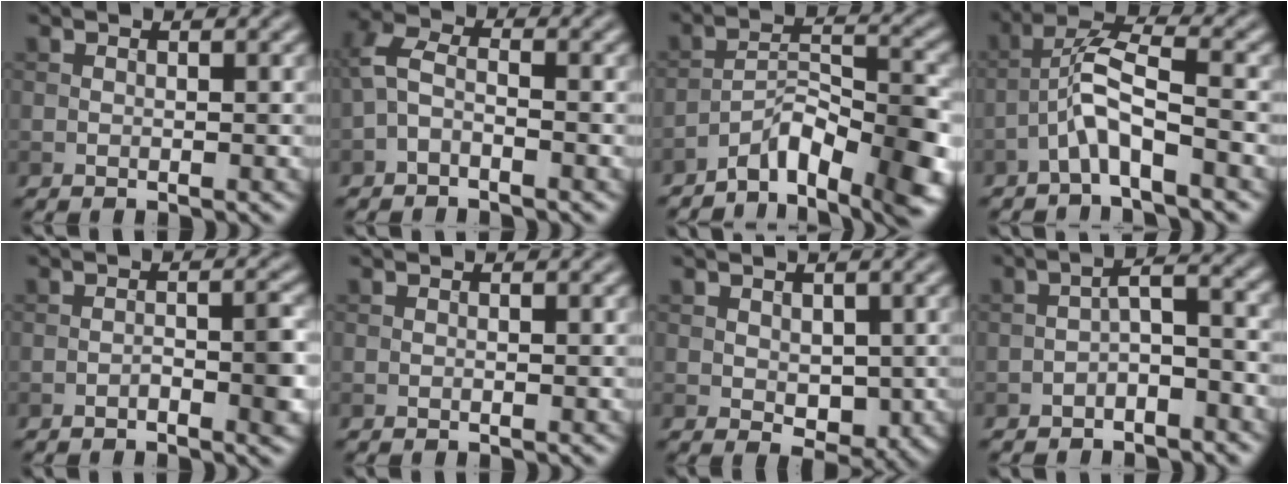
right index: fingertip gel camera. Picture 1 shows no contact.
{"total": 2.9, "force": [-1.0, 1.6, 2.2], "torque": [-0.050, 0.008, -0.032]}
{"total": 7.8, "force": [-5.3, 2.4, 5.2], "torque": [-0.073, 0.007, -0.090]}
{"total": 4.3, "force": [-2.4, 0.7, 3.5], "torque": [-0.071, 0.018, -0.051]}
{"total": 2.6, "force": [-1.2, 0.8, 2.2], "torque": [-0.032, 0.006, -0.020]}
{"total": 0.0}
{"total": 2.8, "force": [0.3, 1.9, 1.9], "torque": [-0.028, -0.010, 0.010]}
{"total": 3.4, "force": [-1.8, 1.1, 2.7], "torque": [-0.047, 0.013, -0.038]}